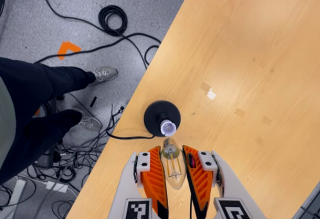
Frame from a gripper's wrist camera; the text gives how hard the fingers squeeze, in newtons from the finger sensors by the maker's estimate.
{"total": 20.5, "left": 22.7, "right": 18.3}